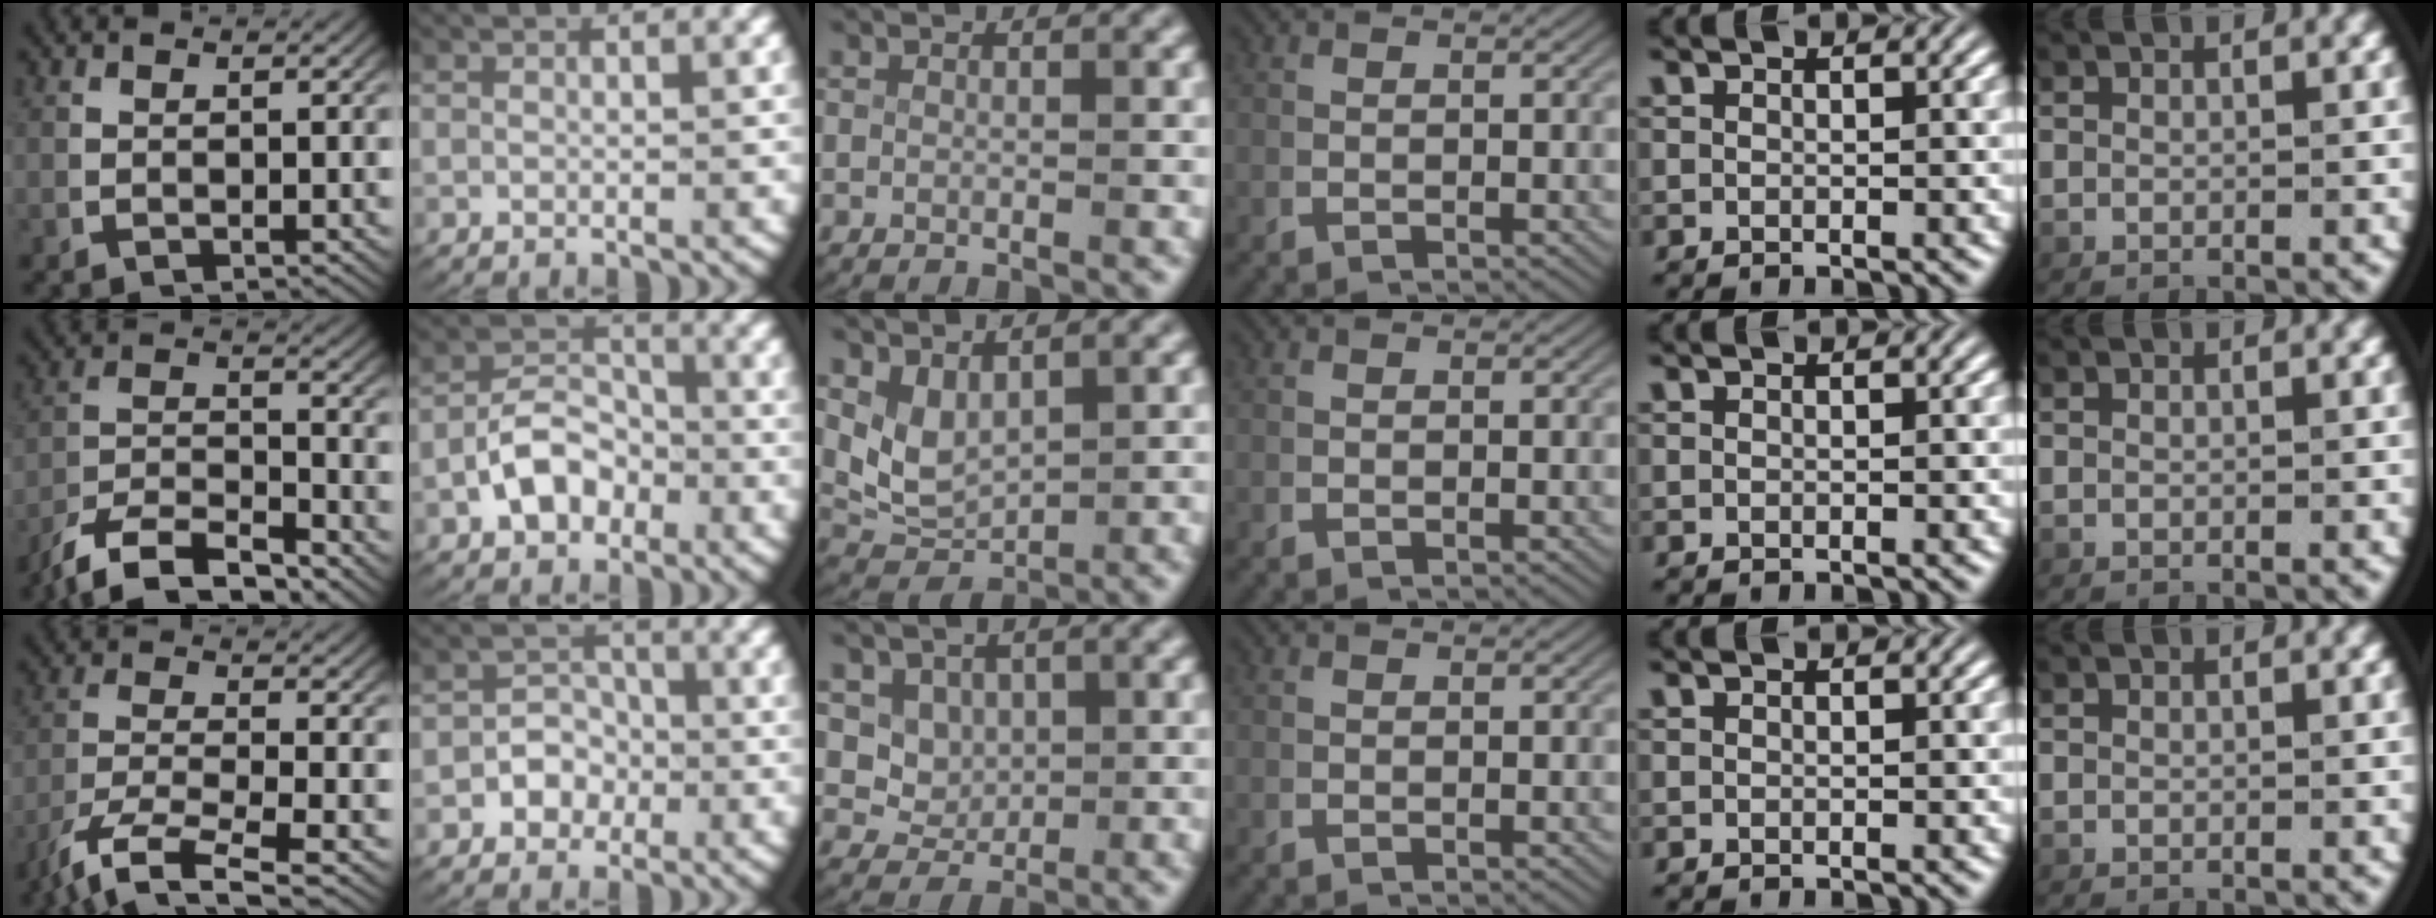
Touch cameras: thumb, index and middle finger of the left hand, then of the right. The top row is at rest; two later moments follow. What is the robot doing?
{"motion": "lift_and_place", "object": "card"}